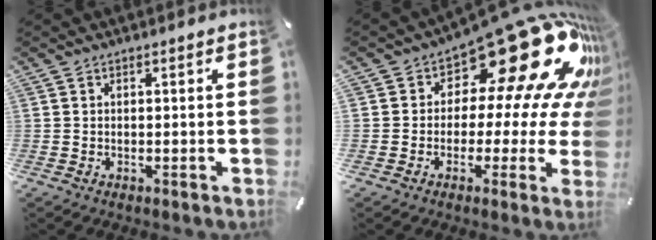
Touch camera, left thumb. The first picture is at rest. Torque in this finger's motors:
{"motor_torque": [2.64, 2.37, 0.18, 0.01, -0.09]}